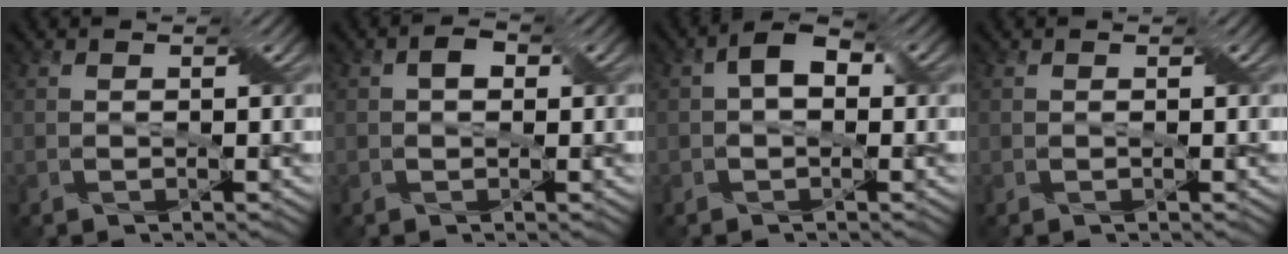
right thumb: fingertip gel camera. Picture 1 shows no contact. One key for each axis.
{"total": 1.8, "fx": 0.1, "fy": 1.3, "fz": 1.2, "tx": -0.022, "ty": 0.003, "tz": -0.002}
{"total": 3.4, "fx": 0.2, "fy": 2.1, "fz": 2.6, "tx": -0.045, "ty": 0.008, "tz": -0.004}
{"total": 0.0}